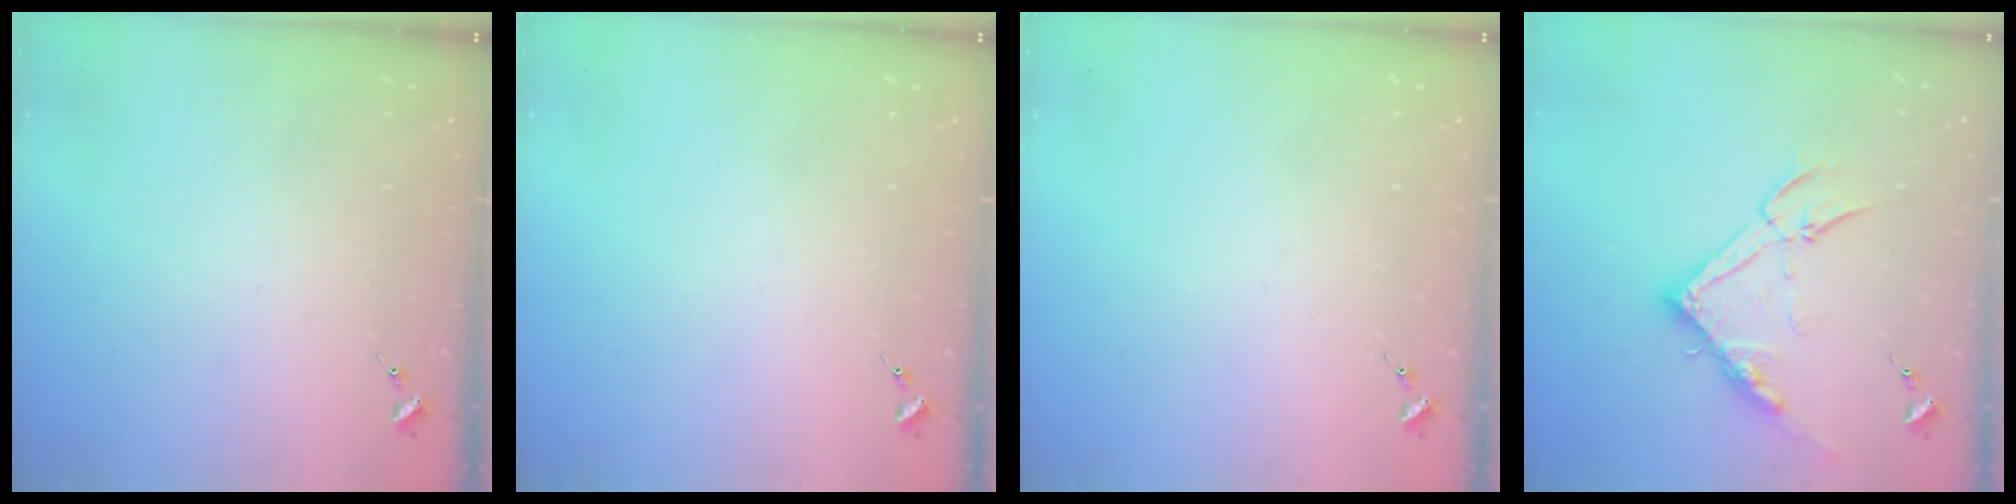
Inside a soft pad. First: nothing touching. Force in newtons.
{"total": 0.0}
{"total": 0.0}
{"total": 15.6, "press": 15.6, "slide": 0.6}